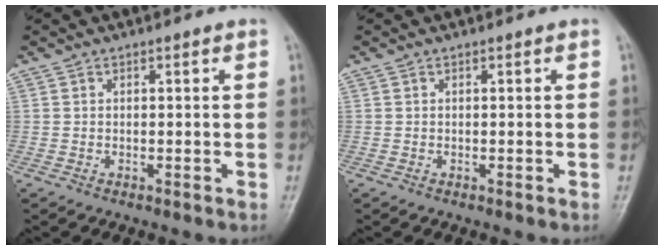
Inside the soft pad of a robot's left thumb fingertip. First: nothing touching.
{"total": 0.0}